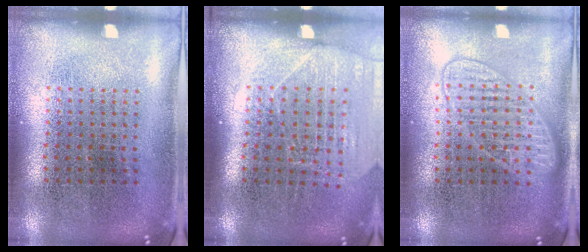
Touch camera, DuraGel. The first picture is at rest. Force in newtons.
{"total": 1.7, "press": 1.5, "slide": 0.8}
{"total": 2.7, "press": 2.7, "slide": 0.4}